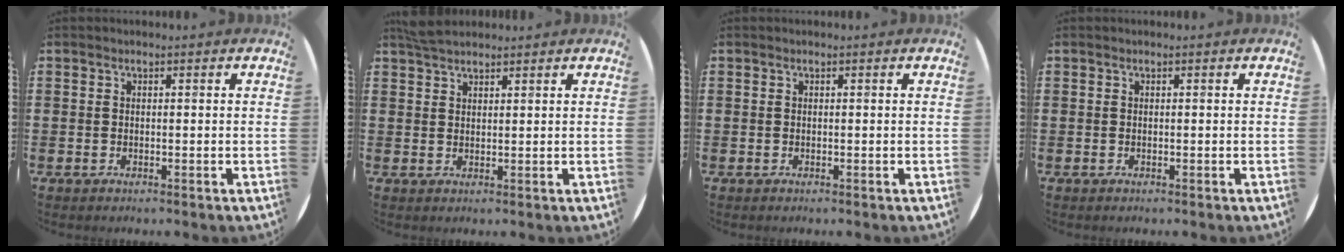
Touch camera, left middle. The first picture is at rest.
{"total": 2.8, "force": [2.6, 0.7, 0.8], "torque": [-0.021, 0.006, 0.048]}
{"total": 0.0}
{"total": 0.0}